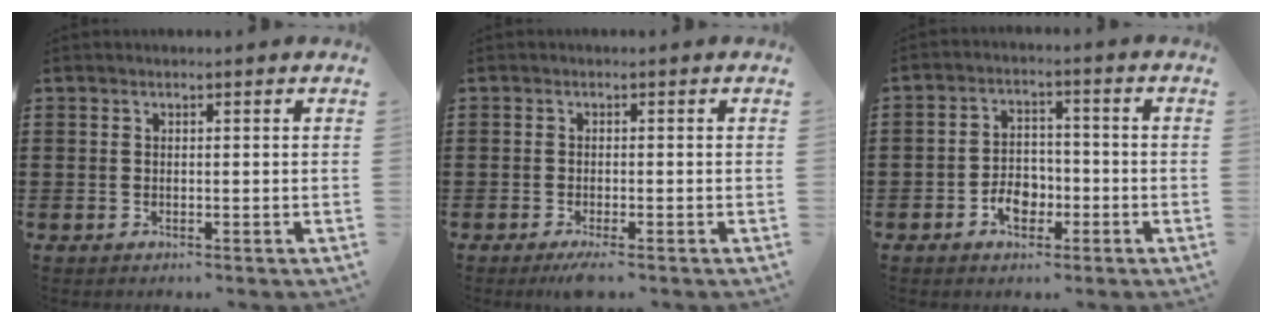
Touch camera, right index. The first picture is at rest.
{"total": 1.6, "force": [-1.2, 0.0, 1.0], "torque": [-0.022, -0.003, -0.024]}
{"total": 4.7, "force": [-2.2, 3.1, 2.9], "torque": [-0.042, 0.004, -0.039]}